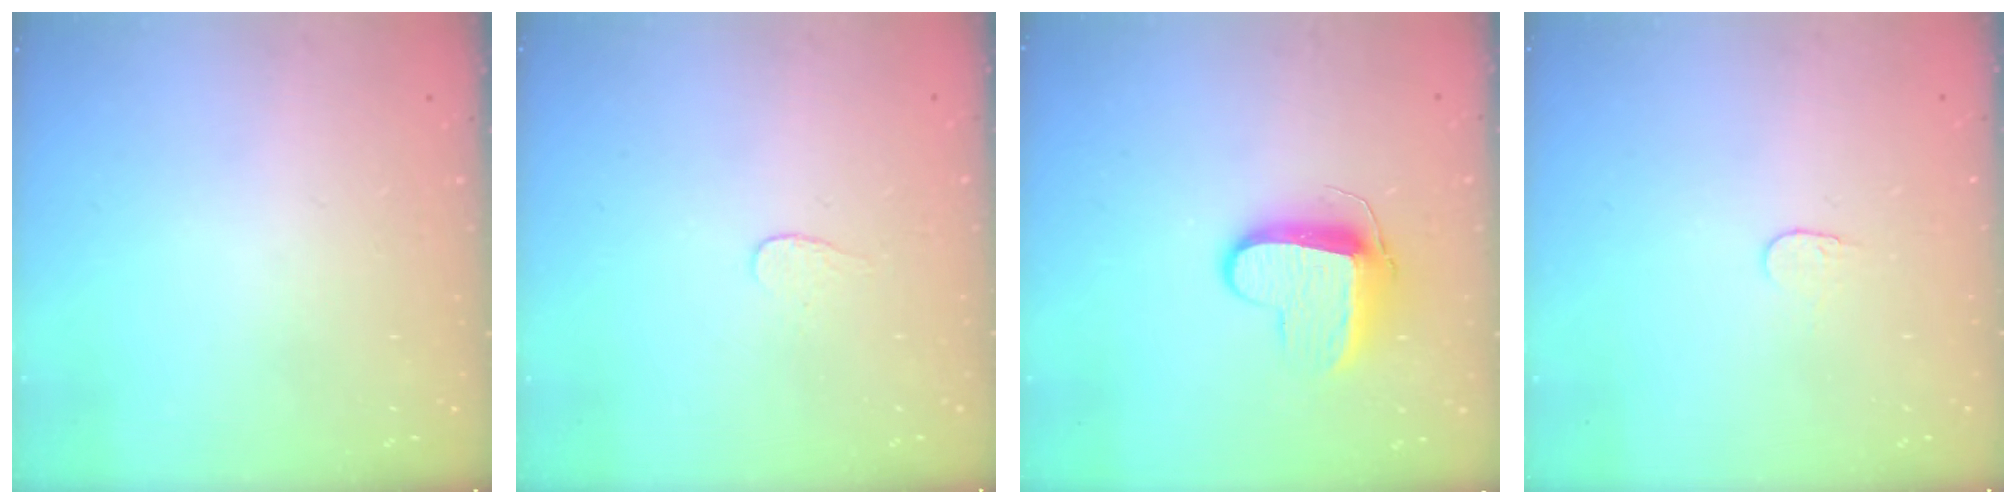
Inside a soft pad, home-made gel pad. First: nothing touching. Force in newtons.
{"total": 2.7, "press": 2.7, "slide": 0.3}
{"total": 10.1, "press": 10.1, "slide": 0.5}
{"total": 3.7, "press": 3.7, "slide": 0.3}